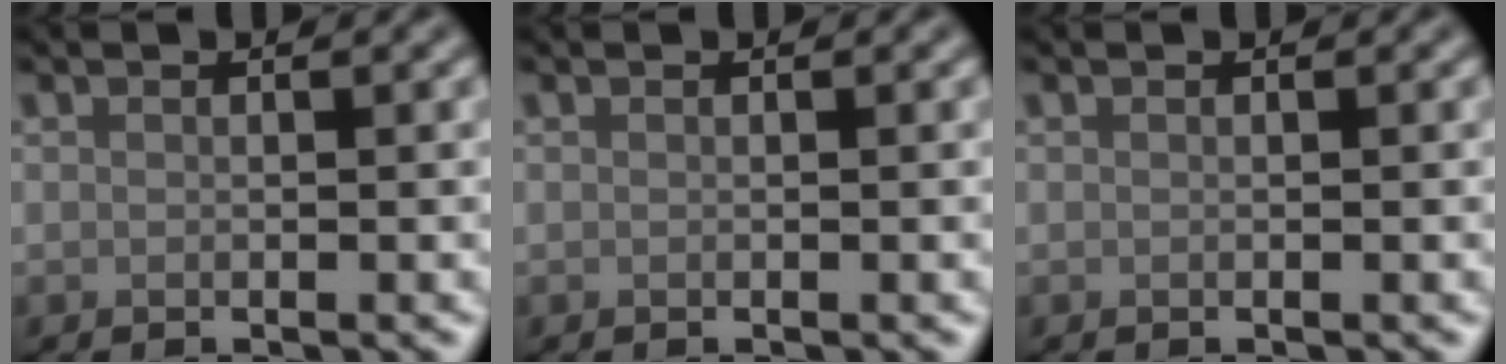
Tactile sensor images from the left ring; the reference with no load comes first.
{"total": 0.0}
{"total": 0.0}